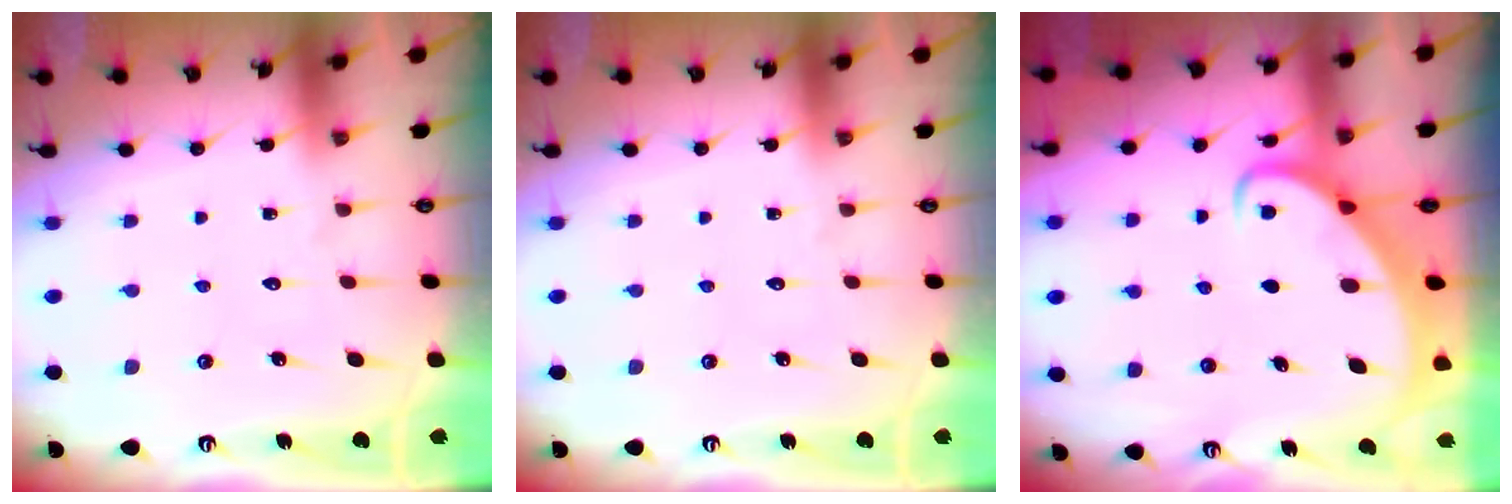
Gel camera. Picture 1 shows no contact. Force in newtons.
{"total": 0.0}
{"total": 2.0, "press": 2.0, "slide": 0.3}